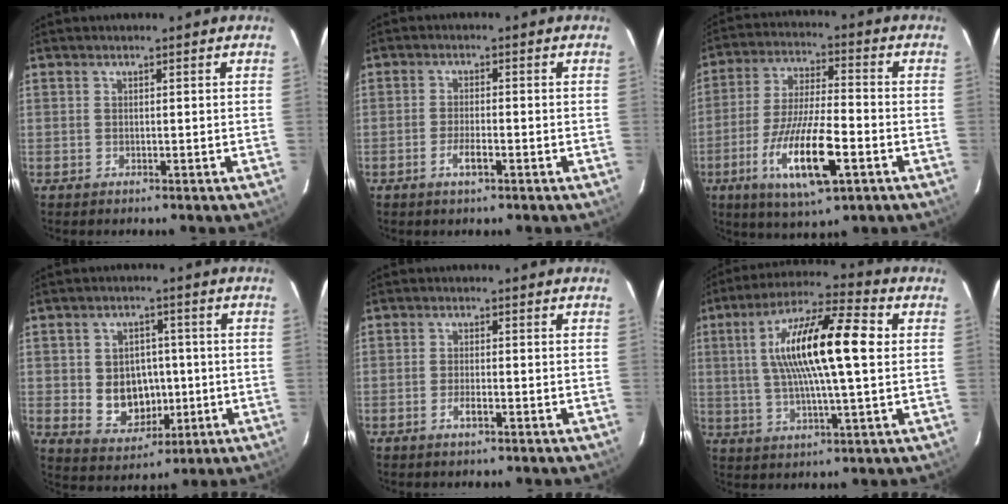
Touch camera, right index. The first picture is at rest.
{"total": 3.2, "force": [-1.8, 0.6, 2.6], "torque": [-0.058, -0.001, -0.034]}
{"total": 15.8, "force": [-6.5, 3.6, 13.9], "torque": [-0.285, -0.023, -0.117]}
{"total": 9.1, "force": [-0.9, 7.6, 4.9], "torque": [-0.107, 0.005, 0.006]}
{"total": 2.2, "force": [-1.3, 0.4, 1.7], "torque": [-0.041, 0.000, -0.025]}
{"total": 16.8, "force": [2.8, 2.5, 16.4], "torque": [-0.304, 0.017, 0.045]}